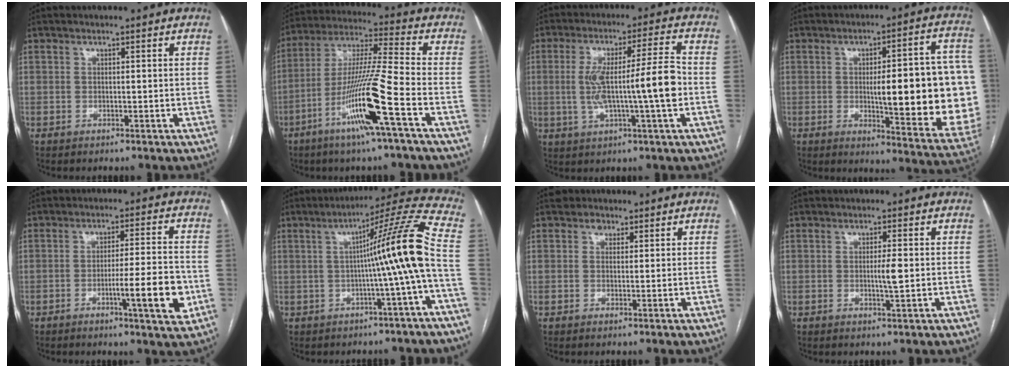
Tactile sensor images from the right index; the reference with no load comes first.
{"total": 15.2, "force": [-6.7, -1.1, 13.6], "torque": [-0.271, -0.012, -0.128]}
{"total": 12.0, "force": [-1.1, 0.2, 11.9], "torque": [-0.215, 0.015, -0.019]}
{"total": 23.5, "force": [-1.2, 4.5, 23.0], "torque": [-0.212, 0.021, 0.000]}
{"total": 9.2, "force": [-3.0, 0.4, 8.7], "torque": [-0.127, -0.005, -0.045]}
{"total": 12.7, "force": [-1.3, -2.5, 12.4], "torque": [-0.165, 0.016, -0.021]}
{"total": 2.0, "force": [1.0, 1.6, 0.3], "torque": [0.001, 0.004, 0.011]}
{"total": 2.4, "force": [-0.1, 0.2, 2.4], "torque": [-0.043, -0.002, -0.001]}